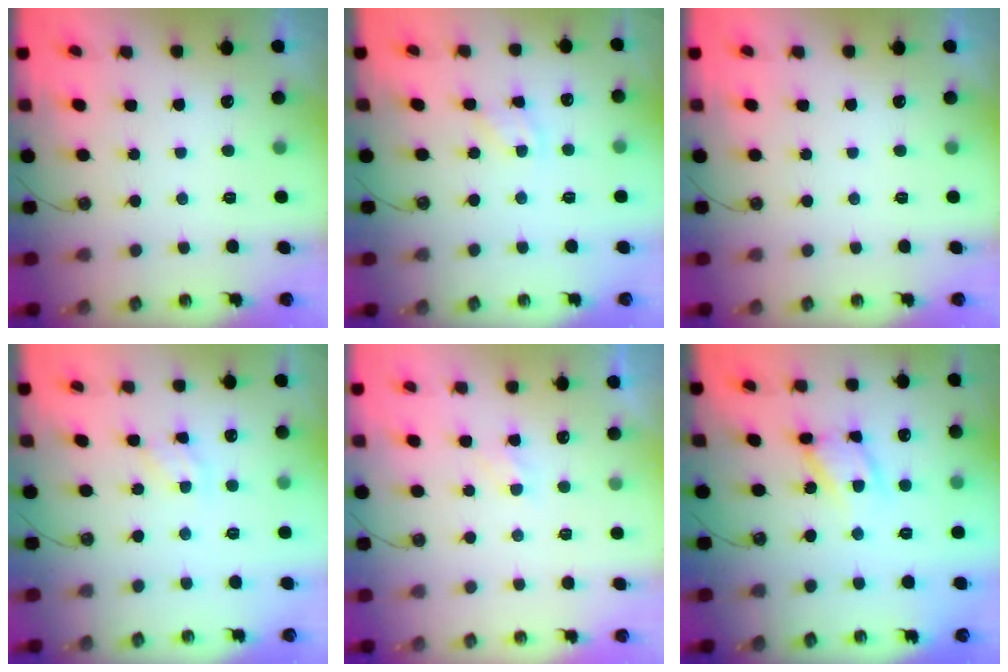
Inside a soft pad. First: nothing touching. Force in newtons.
{"total": 3.0, "press": 3.0, "slide": 0.4}
{"total": 0.0}
{"total": 3.0, "press": 2.9, "slide": 0.4}
{"total": 2.9, "press": 2.9, "slide": 0.4}
{"total": 12.7, "press": 12.6, "slide": 1.0}